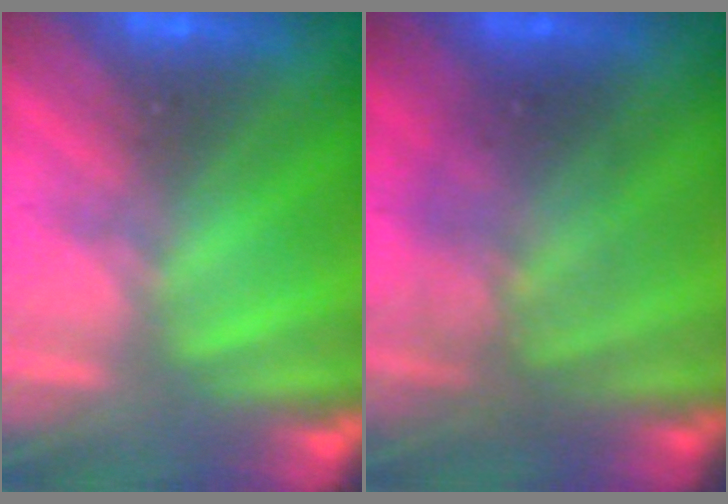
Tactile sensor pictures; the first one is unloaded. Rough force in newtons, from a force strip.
{"total": 2.2}